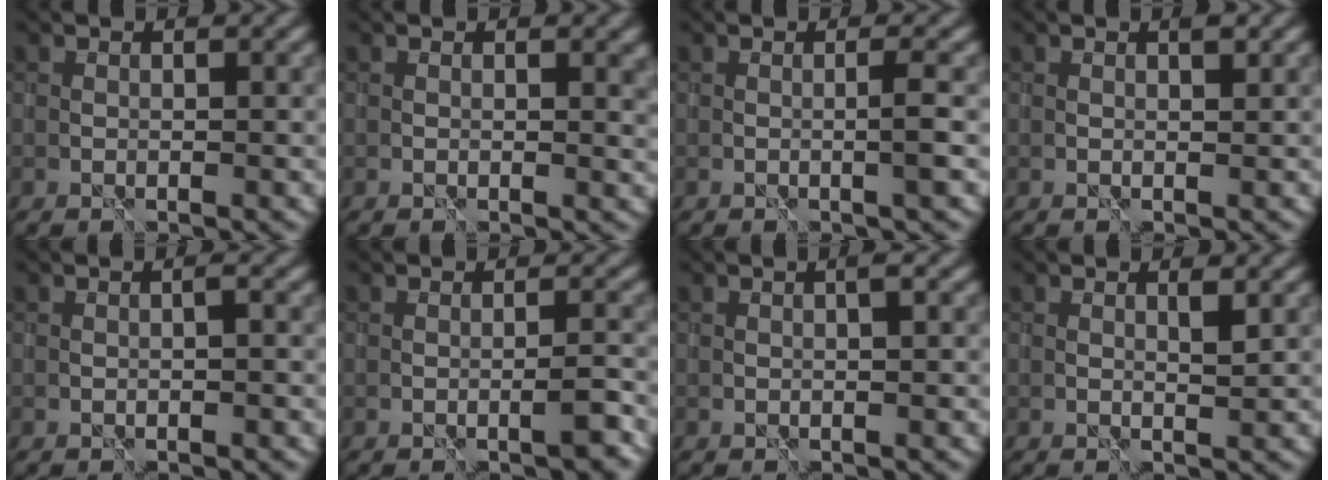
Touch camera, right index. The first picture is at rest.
{"total": 1.5, "force": [0.4, 0.5, 1.4], "torque": [-0.014, -0.002, 0.008]}
{"total": 1.4, "force": [-0.2, 0.1, 1.4], "torque": [-0.025, -0.002, -0.006]}
{"total": 1.0, "force": [0.5, 0.2, 0.9], "torque": [-0.012, 0.001, 0.009]}
{"total": 0.9, "force": [-0.3, 0.0, 0.8], "torque": [-0.014, 0.001, -0.003]}
{"total": 2.1, "force": [-0.8, 0.2, 2.0], "torque": [-0.030, 0.002, -0.012]}
{"total": 1.0, "force": [0.1, 0.0, 1.0], "torque": [-0.016, 0.004, 0.003]}
{"total": 0.9, "force": [0.5, 0.1, 0.8], "torque": [-0.013, -0.001, 0.007]}